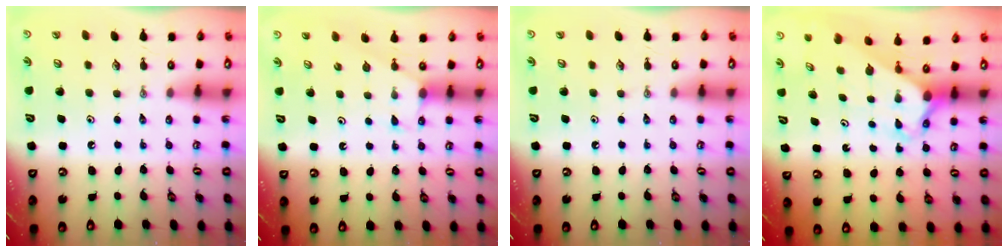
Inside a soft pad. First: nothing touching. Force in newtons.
{"total": 2.9, "press": 2.9, "slide": 0.3}
{"total": 0.0}
{"total": 2.6, "press": 2.6, "slide": 0.2}